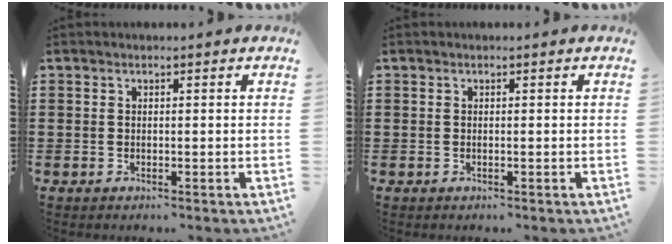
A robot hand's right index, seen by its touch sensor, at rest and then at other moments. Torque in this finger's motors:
{"motor_torque": [0.46, 0.45, 0.00, 0.00]}